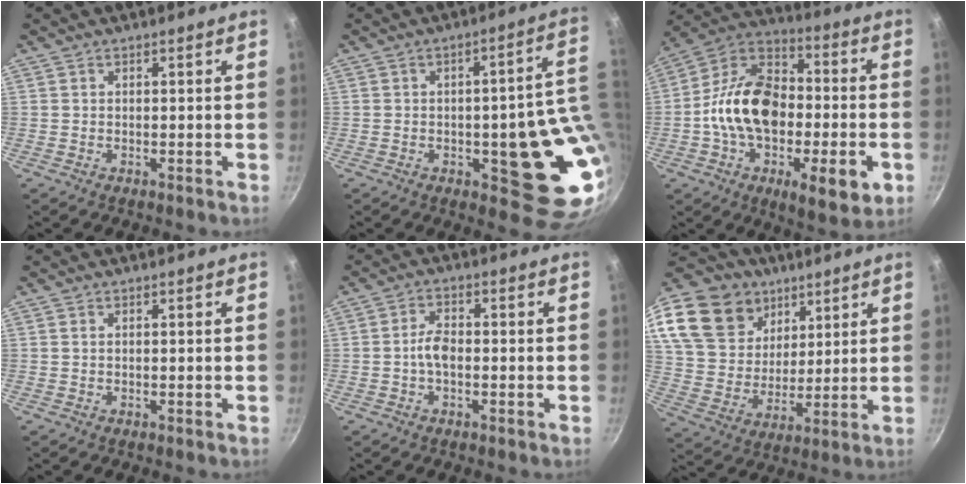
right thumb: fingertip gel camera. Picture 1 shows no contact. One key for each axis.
{"total": 15.7, "fx": -0.3, "fy": 6.0, "fz": 14.5, "tx": -0.125, "ty": -0.008, "tz": -0.003}
{"total": 25.7, "fx": -4.4, "fy": 13.9, "fz": 21.1, "tx": -0.325, "ty": 0.034, "tz": -0.085}
{"total": 0.0}
{"total": 3.7, "fx": -0.8, "fy": 2.0, "fz": 3.1, "tx": -0.056, "ty": 0.018, "tz": -0.020}
{"total": 23.5, "fx": 13.7, "fy": 16.1, "fz": 10.3, "tx": -0.190, "ty": -0.038, "tz": 0.258}